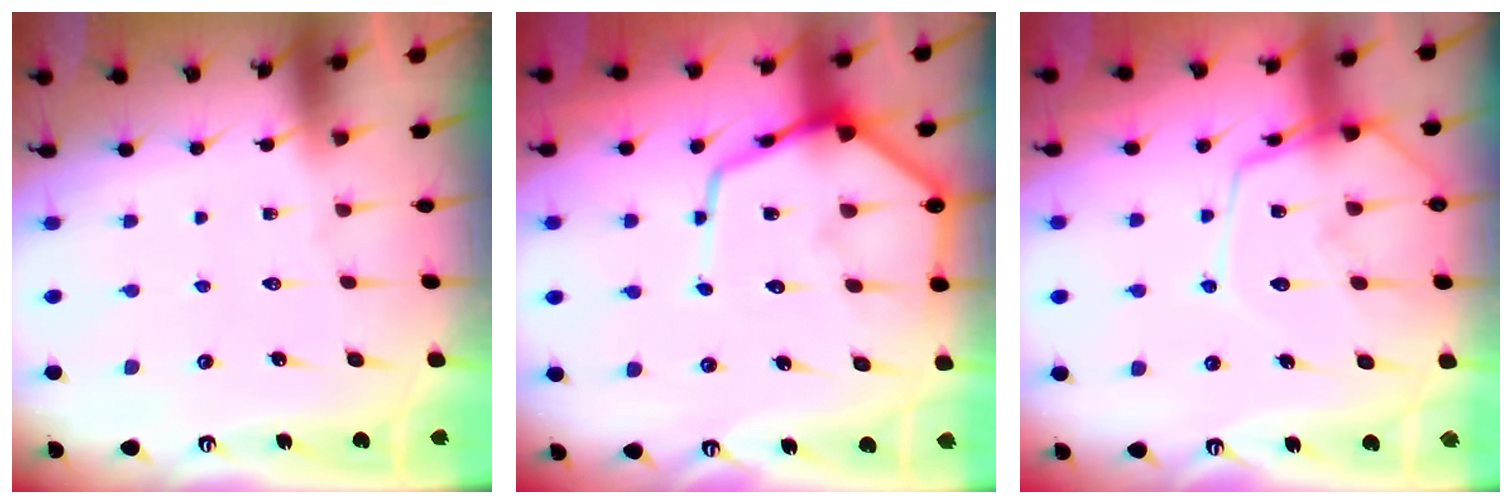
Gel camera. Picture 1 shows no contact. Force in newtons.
{"total": 13.0, "press": 13.0, "slide": 1.1}
{"total": 12.5, "press": 12.4, "slide": 1.0}